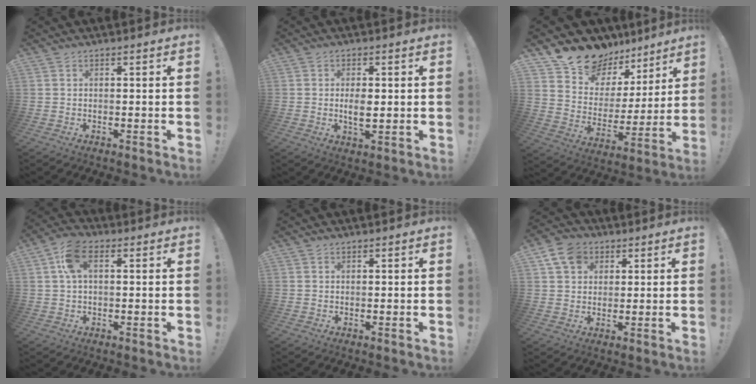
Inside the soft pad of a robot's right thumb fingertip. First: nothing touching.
{"total": 4.3, "force": [0.2, 2.1, 3.8], "torque": [-0.054, -0.006, -0.003]}
{"total": 14.7, "force": [12.4, 7.3, 2.5], "torque": [-0.055, -0.101, 0.236]}
{"total": 8.3, "force": [2.5, 4.4, 6.5], "torque": [-0.113, 0.006, 0.049]}
{"total": 0.8, "force": [0.7, 0.0, -0.2], "torque": [0.011, -0.005, 0.014]}
{"total": 8.9, "force": [4.1, 7.0, 3.6], "torque": [-0.054, -0.009, 0.082]}